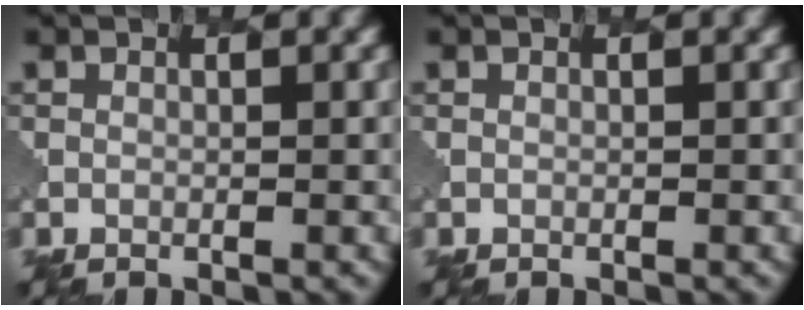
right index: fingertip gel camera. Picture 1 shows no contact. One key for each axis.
{"total": 0.0}